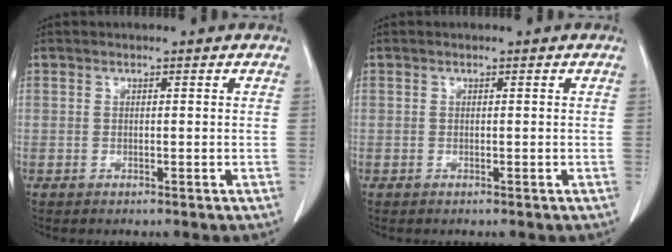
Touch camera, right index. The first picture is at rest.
{"total": 0.0}